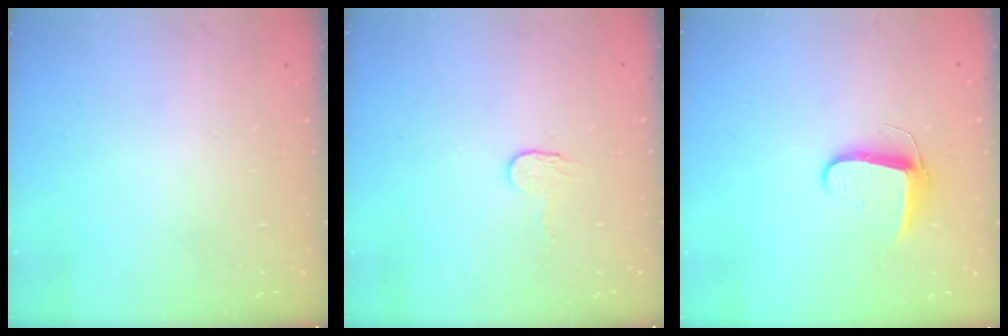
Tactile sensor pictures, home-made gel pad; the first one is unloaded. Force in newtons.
{"total": 3.5, "press": 3.5, "slide": 0.2}
{"total": 8.1, "press": 8.1, "slide": 0.9}